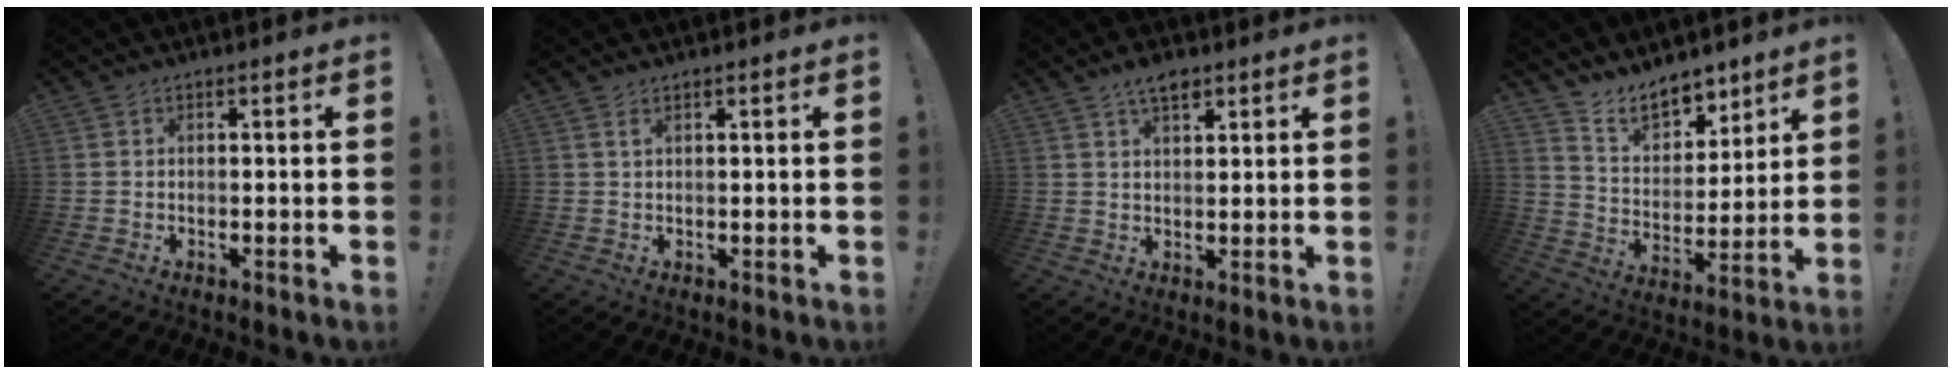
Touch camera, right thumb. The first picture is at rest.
{"total": 1.2, "force": [0.8, 0.1, 0.9], "torque": [-0.012, -0.002, 0.013]}
{"total": 5.3, "force": [3.7, 2.2, 3.2], "torque": [-0.054, -0.016, 0.066]}
{"total": 11.9, "force": [10.3, 5.2, 3.0], "torque": [-0.058, -0.083, 0.196]}